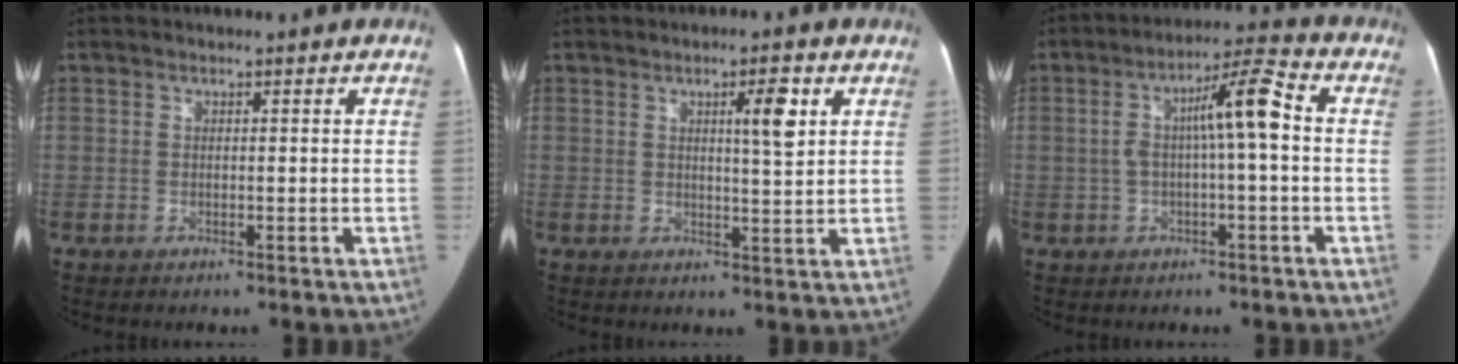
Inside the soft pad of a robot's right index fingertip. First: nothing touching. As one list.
[{"total": 4.8, "force": [2.0, 0.5, 4.4], "torque": [-0.061, 0.002, 0.030]}, {"total": 8.5, "force": [0.4, 1.0, 8.5], "torque": [-0.143, 0.033, 0.007]}]